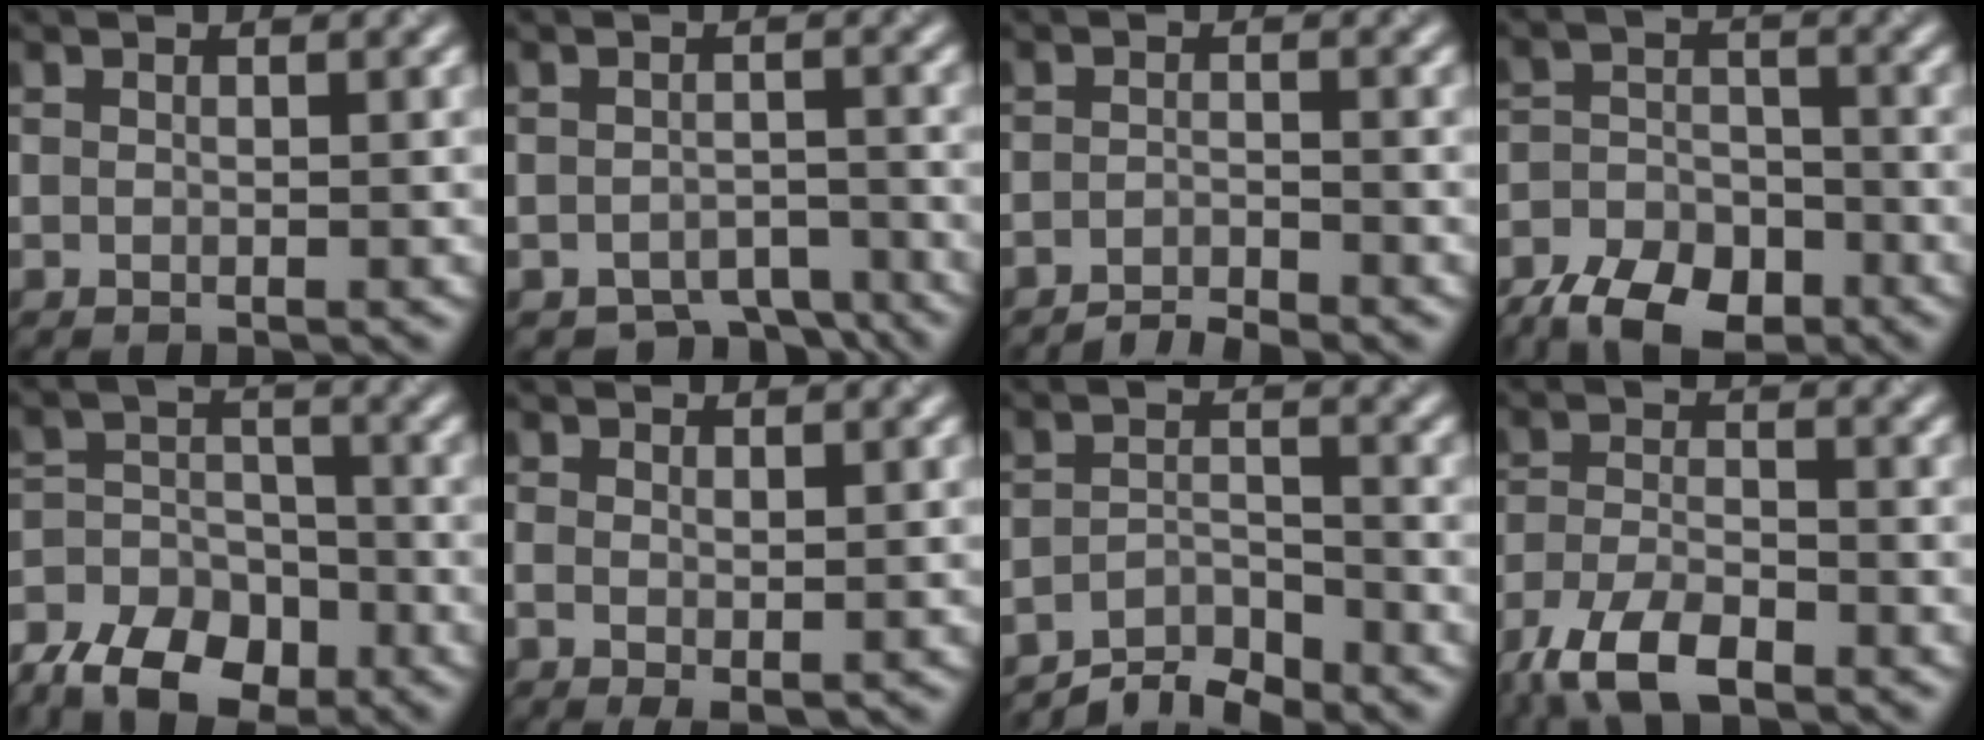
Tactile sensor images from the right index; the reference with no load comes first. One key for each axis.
{"total": 4.2, "fx": -3.6, "fy": 1.7, "fz": 1.3, "tx": -0.010, "ty": -0.011, "tz": -0.053}
{"total": 2.1, "fx": -2.0, "fy": 0.2, "fz": 0.6, "tx": -0.004, "ty": 0.002, "tz": -0.041}
{"total": 9.7, "fx": -7.8, "fy": 4.6, "fz": 3.5, "tx": -0.052, "ty": -0.016, "tz": -0.129}
{"total": 11.2, "fx": -8.6, "fy": 5.9, "fz": 4.0, "tx": -0.068, "ty": -0.012, "tz": -0.137}
{"total": 1.7, "fx": -0.2, "fy": 1.0, "fz": 1.4, "tx": -0.027, "ty": -0.006, "tz": 0.000}
{"total": 3.8, "fx": -3.6, "fy": 0.9, "fz": 1.1, "tx": -0.014, "ty": 0.003, "tz": -0.070}
{"total": 6.7, "fx": -4.9, "fy": 2.5, "fz": 3.9, "tx": -0.075, "ty": -0.010, "tz": -0.100}